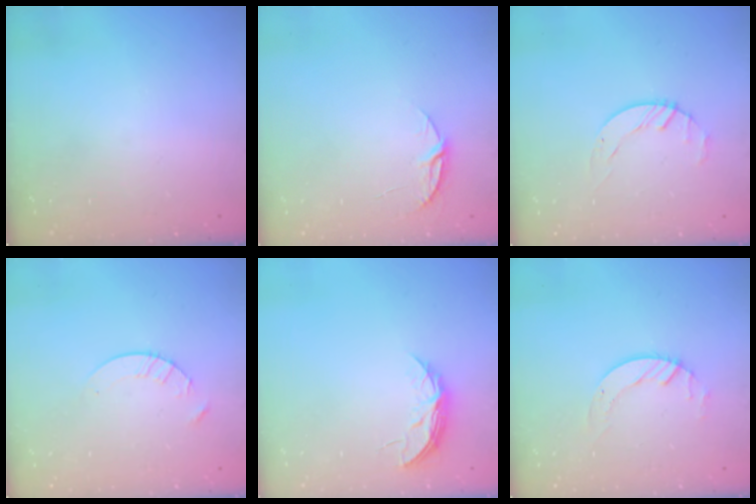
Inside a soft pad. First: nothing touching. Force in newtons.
{"total": 5.6, "press": 5.5, "slide": 0.6}
{"total": 1.7, "press": 1.7, "slide": 0.3}
{"total": 3.8, "press": 3.7, "slide": 0.5}
{"total": 5.5, "press": 5.5, "slide": 0.5}
{"total": 4.2, "press": 4.1, "slide": 0.5}